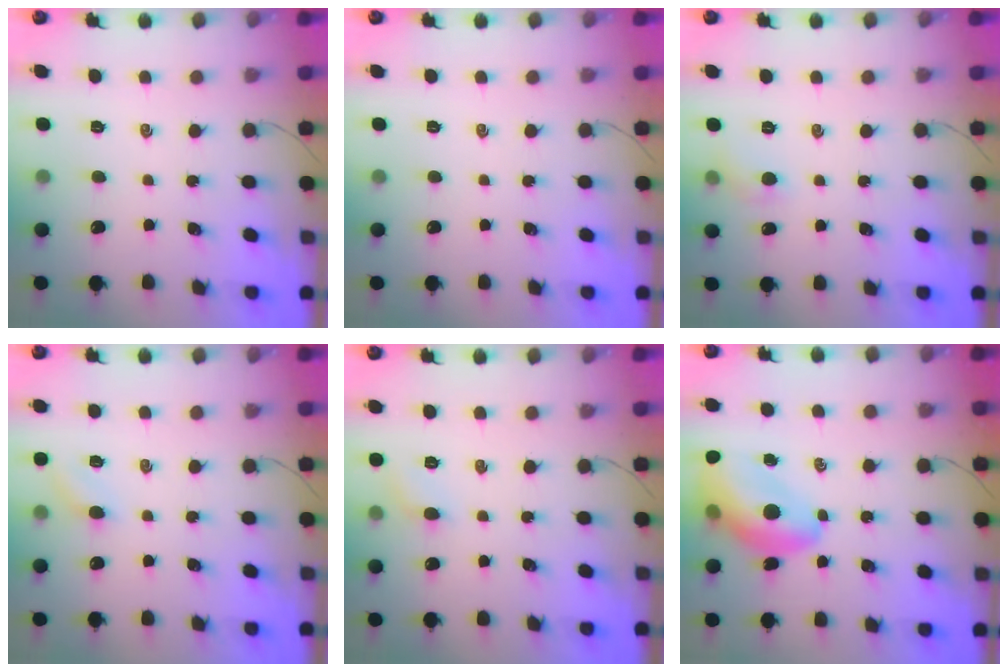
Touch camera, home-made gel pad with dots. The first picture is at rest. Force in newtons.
{"total": 0.0}
{"total": 4.8, "press": 4.6, "slide": 1.5}
{"total": 5.2, "press": 5.1, "slide": 0.9}
{"total": 5.4, "press": 5.1, "slide": 1.5}
{"total": 12.5, "press": 11.9, "slide": 3.7}